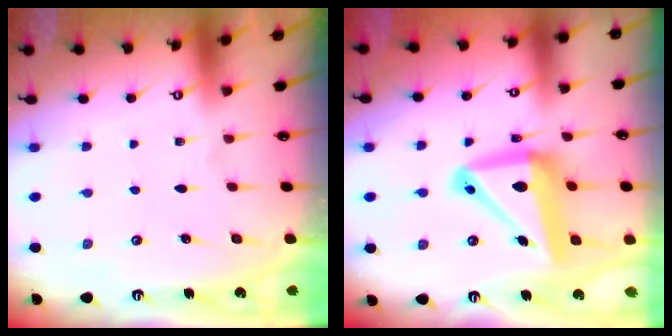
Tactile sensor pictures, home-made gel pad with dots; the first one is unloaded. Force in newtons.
{"total": 16.0, "press": 15.8, "slide": 2.2}